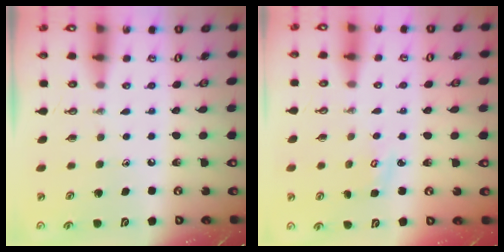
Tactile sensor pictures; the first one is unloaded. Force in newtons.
{"total": 3.2, "press": 3.2, "slide": 0.3}